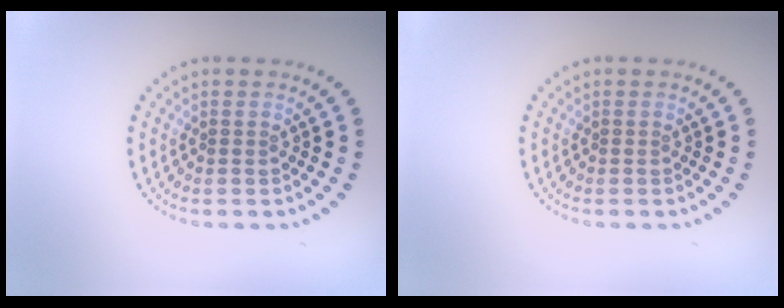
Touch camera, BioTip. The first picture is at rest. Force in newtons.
{"total": 0.0}